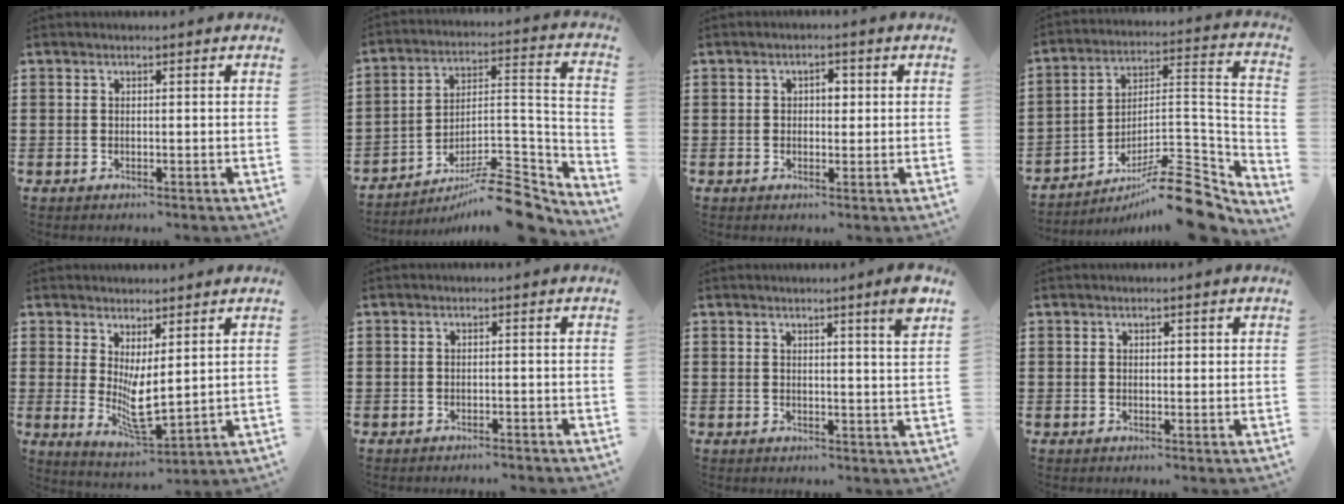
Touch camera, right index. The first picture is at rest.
{"total": 11.2, "force": [-9.1, 2.6, 6.0], "torque": [-0.079, 0.034, -0.169]}
{"total": 2.0, "force": [0.2, 1.2, 1.6], "torque": [-0.024, 0.005, 0.001]}
{"total": 13.3, "force": [-9.9, 3.3, 8.2], "torque": [-0.103, 0.041, -0.178]}
{"total": 5.2, "force": [1.1, 1.6, 4.8], "torque": [-0.089, -0.015, 0.019]}
{"total": 1.0, "force": [-1.0, 0.0, 0.1], "torque": [-0.005, 0.001, -0.022]}
{"total": 3.8, "force": [2.7, -0.6, 2.6], "torque": [-0.040, -0.010, 0.042]}
{"total": 0.5, "force": [0.2, 0.4, 0.3], "torque": [-0.005, 0.004, 0.004]}